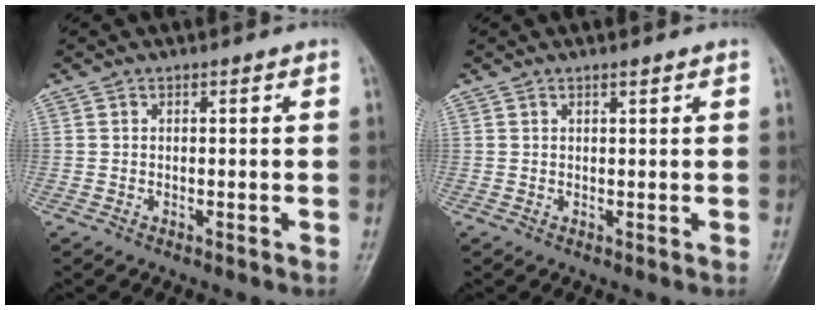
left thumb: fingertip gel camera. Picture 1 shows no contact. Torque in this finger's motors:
{"motor_torque": [-0.23, 0.08, -0.06, -0.08, -0.09]}